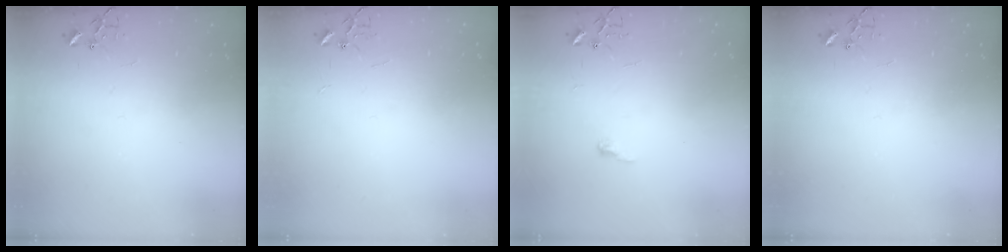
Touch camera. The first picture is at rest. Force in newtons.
{"total": 1.8, "press": 1.8, "slide": 0.2}
{"total": 4.4, "press": 4.4, "slide": 0.4}
{"total": 0.0}